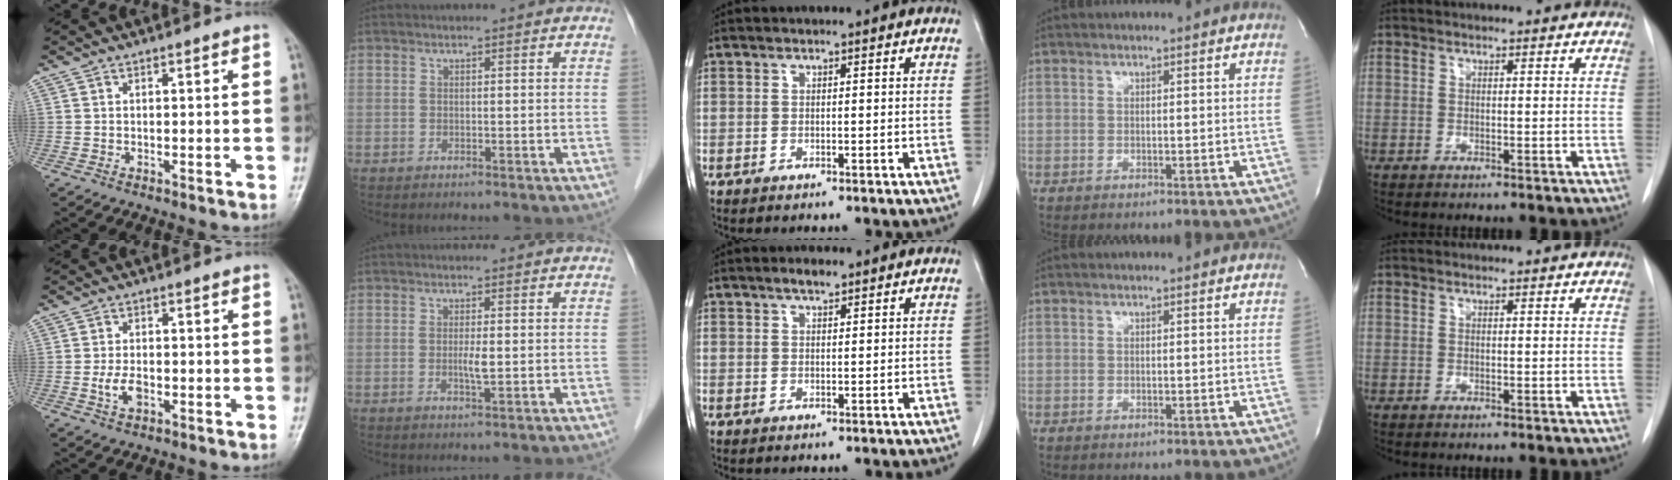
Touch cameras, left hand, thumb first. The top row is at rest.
{"thumb": {"total": 3.6, "force": [-0.9, 2.0, 2.8], "torque": [-0.055, 0.001, -0.017]}, "index": {"total": 1.9, "force": [0.0, 0.2, 1.9], "torque": [-0.039, -0.002, 0.000]}, "middle": {"total": 2.1, "force": [1.6, 0.6, 1.2], "torque": [-0.026, 0.004, 0.027]}}